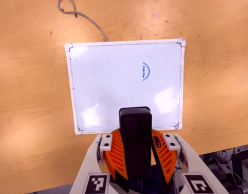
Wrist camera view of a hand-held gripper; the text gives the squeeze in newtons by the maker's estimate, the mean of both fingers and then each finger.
{"total": 9.9, "left": 9.9, "right": 9.8}